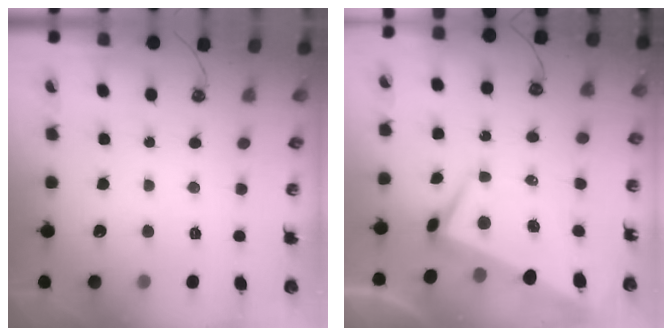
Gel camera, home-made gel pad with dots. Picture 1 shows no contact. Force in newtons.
{"total": 1.4, "press": 1.0, "slide": 0.9}